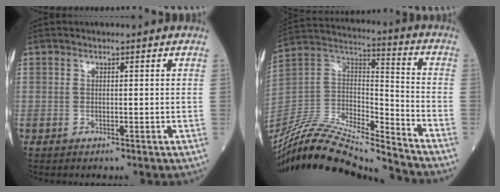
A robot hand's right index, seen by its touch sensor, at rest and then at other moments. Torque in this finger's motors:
{"motor_torque": [-0.33, -0.92, 0.40, 0.09]}